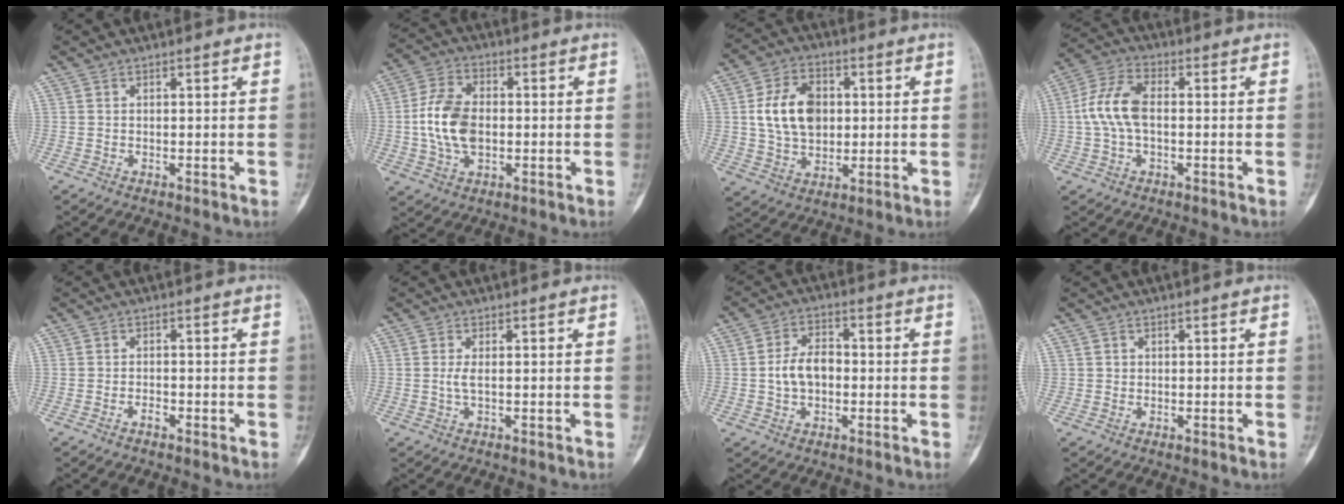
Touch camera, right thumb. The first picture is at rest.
{"total": 11.2, "force": [-0.6, 7.2, 8.6], "torque": [-0.161, 0.013, -0.012]}
{"total": 12.9, "force": [1.7, 9.2, 8.8], "torque": [-0.130, 0.002, 0.034]}
{"total": 9.5, "force": [0.1, 5.4, 7.8], "torque": [-0.167, 0.025, -0.004]}
{"total": 1.3, "force": [-1.0, 0.5, 0.7], "torque": [-0.012, 0.006, -0.019]}
{"total": 1.7, "force": [0.0, 0.4, 1.6], "torque": [-0.044, -0.003, 0.001]}
{"total": 6.8, "force": [-0.6, 4.6, 4.9], "torque": [-0.081, 0.021, -0.015]}
{"total": 0.9, "force": [0.1, 0.8, 0.1], "torque": [0.006, 0.004, 0.002]}